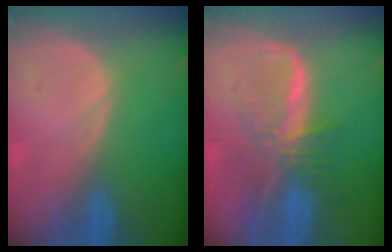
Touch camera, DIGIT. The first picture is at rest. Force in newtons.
{"total": 7.9, "press": 6.9, "slide": 3.9}